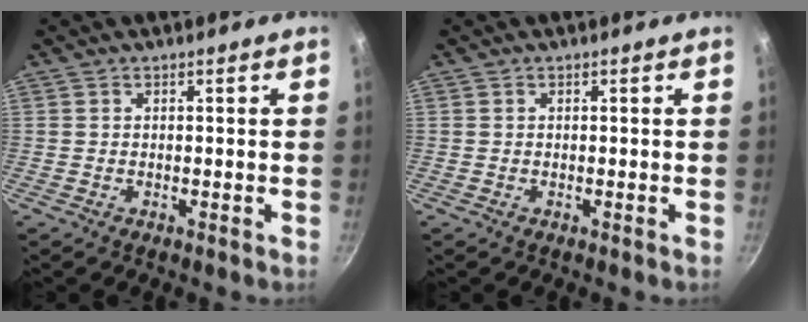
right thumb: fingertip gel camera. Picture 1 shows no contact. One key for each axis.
{"total": 0.0}